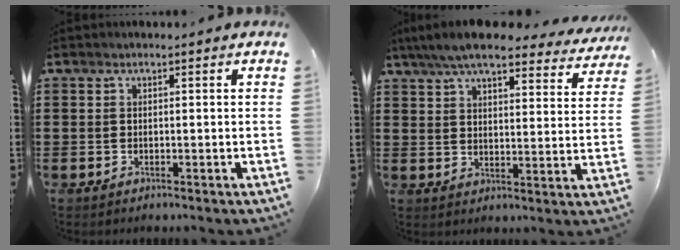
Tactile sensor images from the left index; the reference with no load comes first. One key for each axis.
{"total": 8.0, "fx": 7.1, "fy": 0.8, "fz": 3.5, "tx": -0.093, "ty": -0.025, "tz": 0.128}